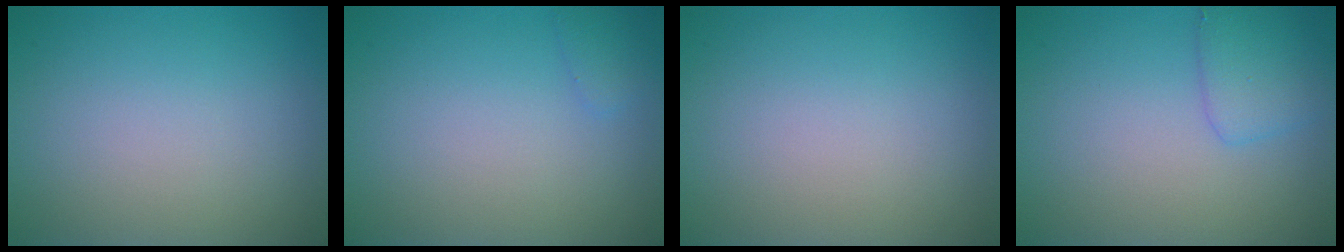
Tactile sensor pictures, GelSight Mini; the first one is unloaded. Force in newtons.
{"total": 0.8, "press": 0.8, "slide": 0.0}
{"total": 0.0}
{"total": 2.2, "press": 2.2, "slide": 0.1}